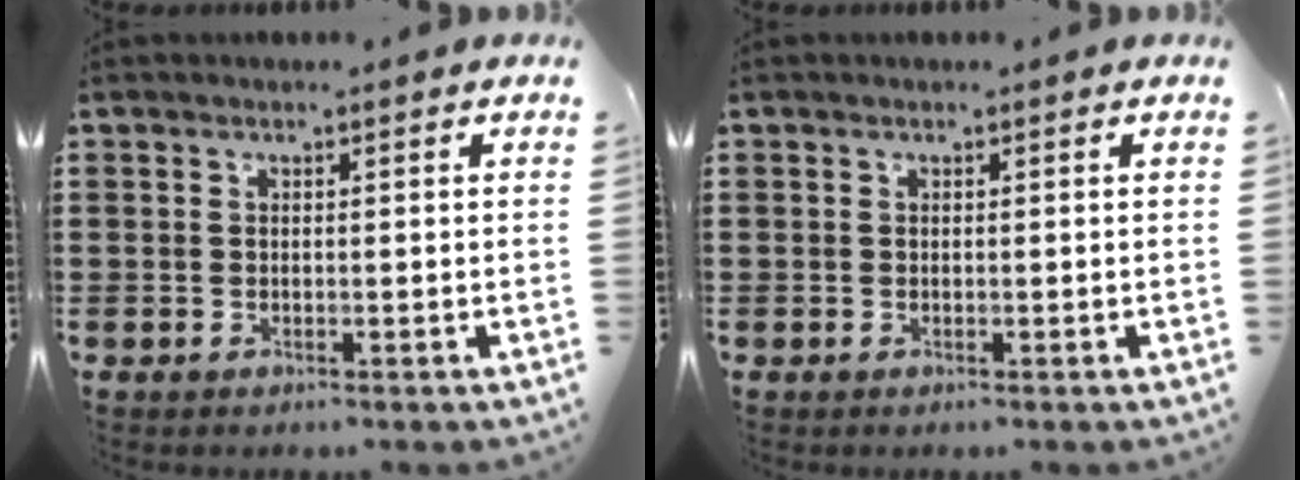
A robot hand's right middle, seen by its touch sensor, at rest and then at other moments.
{"total": 0.0}